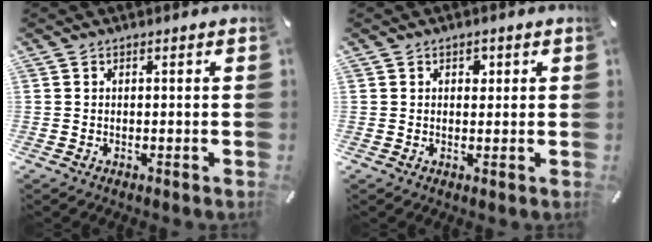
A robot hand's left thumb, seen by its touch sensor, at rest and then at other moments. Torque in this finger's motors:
{"motor_torque": [0.40, 0.51, 0.11, -0.15, 0.02]}